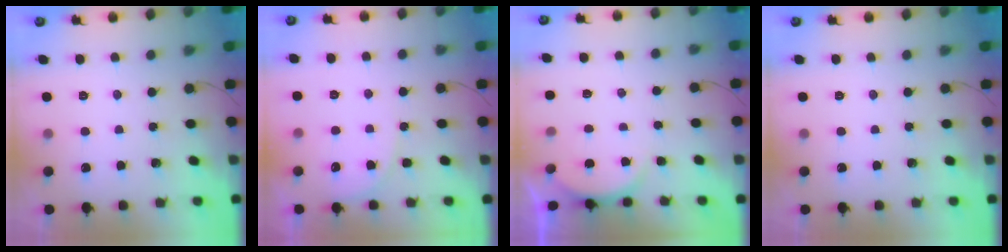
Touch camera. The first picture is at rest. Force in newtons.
{"total": 5.4, "press": 5.3, "slide": 0.8}
{"total": 2.2, "press": 2.1, "slide": 0.5}
{"total": 0.0}